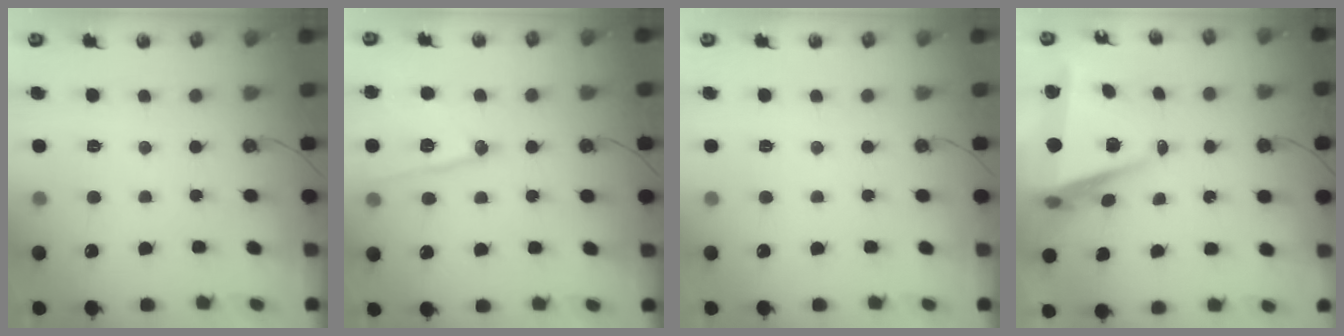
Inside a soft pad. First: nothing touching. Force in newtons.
{"total": 13.2, "press": 13.1, "slide": 0.6}
{"total": 0.0}
{"total": 8.7, "press": 7.8, "slide": 4.0}